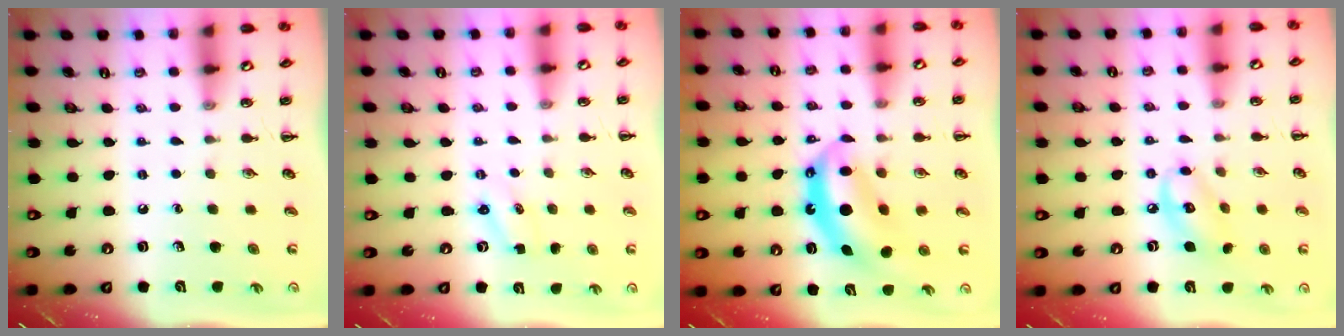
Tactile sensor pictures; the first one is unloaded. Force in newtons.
{"total": 1.9, "press": 1.8, "slide": 0.6}
{"total": 9.4, "press": 9.2, "slide": 1.8}
{"total": 8.6, "press": 8.5, "slide": 1.3}